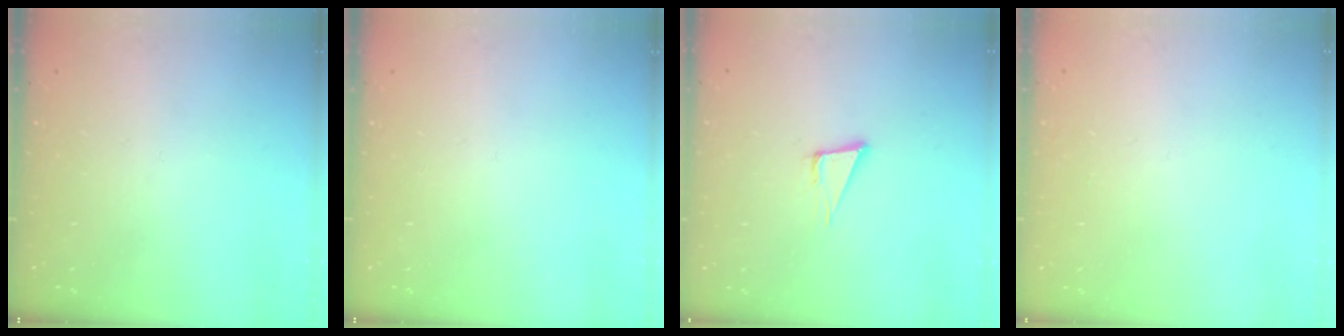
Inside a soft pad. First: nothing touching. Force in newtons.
{"total": 0.0}
{"total": 5.4, "press": 4.4, "slide": 3.1}
{"total": 0.9, "press": 0.9, "slide": 0.0}